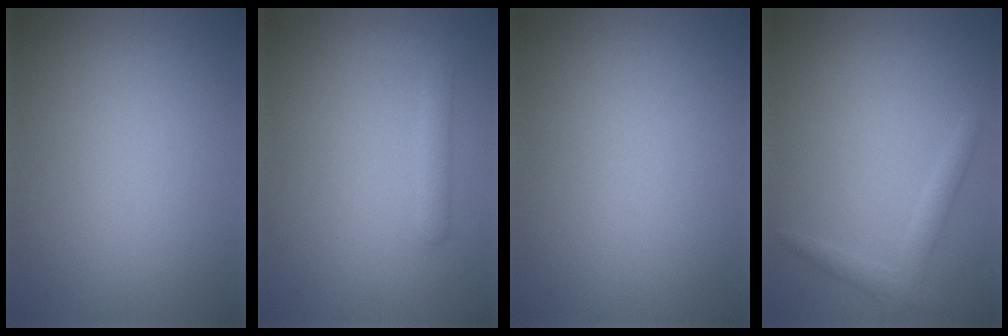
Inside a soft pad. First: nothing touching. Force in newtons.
{"total": 1.9, "press": 1.9, "slide": 0.1}
{"total": 0.0}
{"total": 1.9, "press": 1.9, "slide": 0.1}